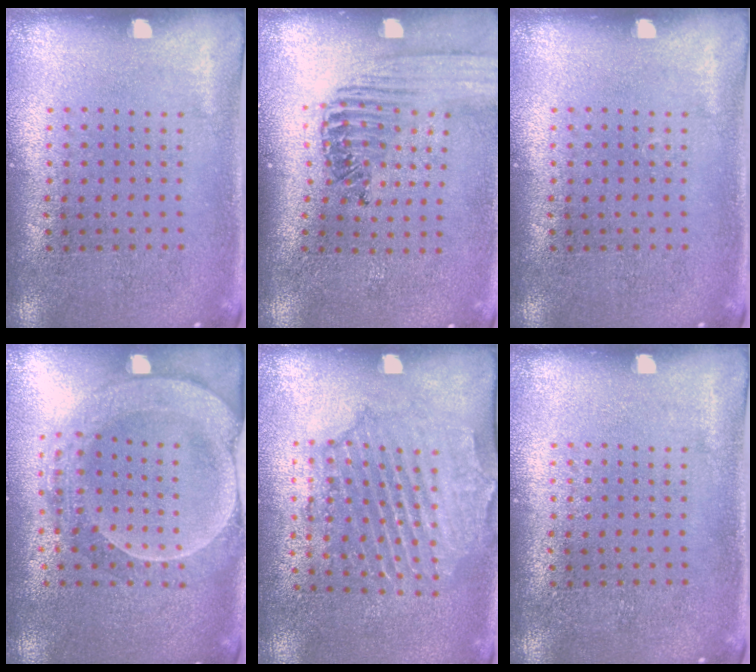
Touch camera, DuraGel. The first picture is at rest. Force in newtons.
{"total": 1.4, "press": 1.4, "slide": 0.1}
{"total": 0.0}
{"total": 2.3, "press": 2.1, "slide": 0.9}
{"total": 1.8, "press": 1.8, "slide": 0.3}
{"total": 0.0}